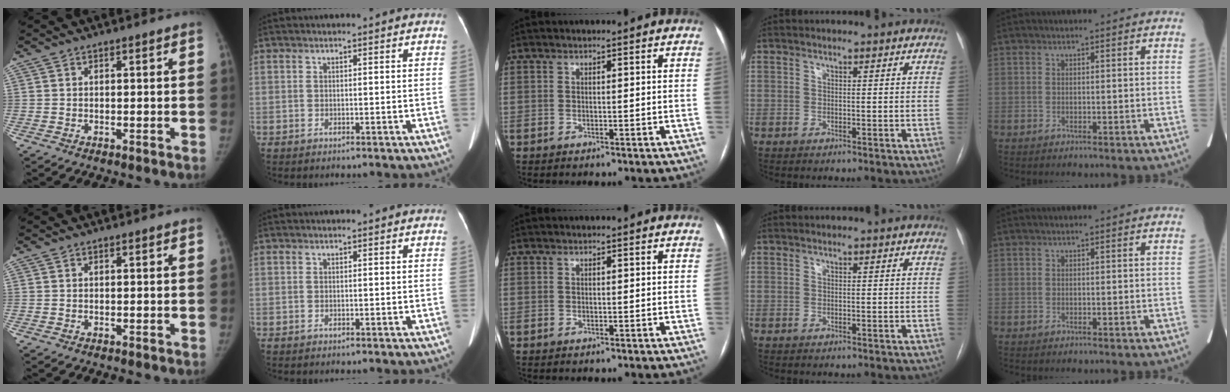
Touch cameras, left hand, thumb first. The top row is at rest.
{}